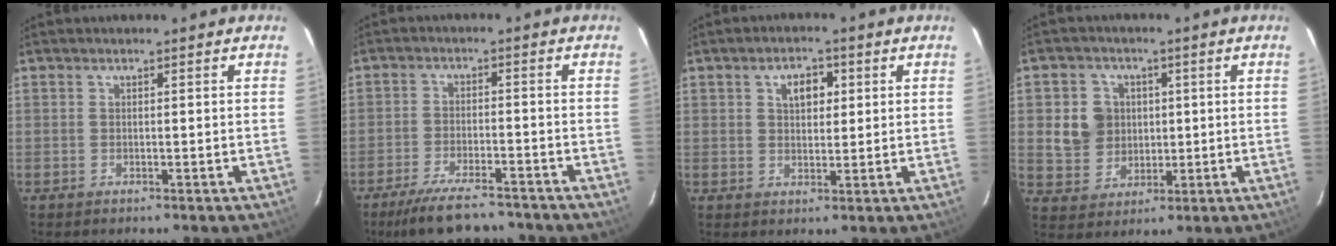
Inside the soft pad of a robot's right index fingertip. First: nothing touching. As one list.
[{"total": 12.4, "force": [-10.5, 3.3, 5.7], "torque": [-0.125, -0.016, -0.165]}, {"total": 4.5, "force": [1.6, 2.9, 3.1], "torque": [-0.046, 0.013, 0.028]}, {"total": 7.8, "force": [0.9, 7.2, 2.7], "torque": [-0.066, 0.016, 0.028]}]